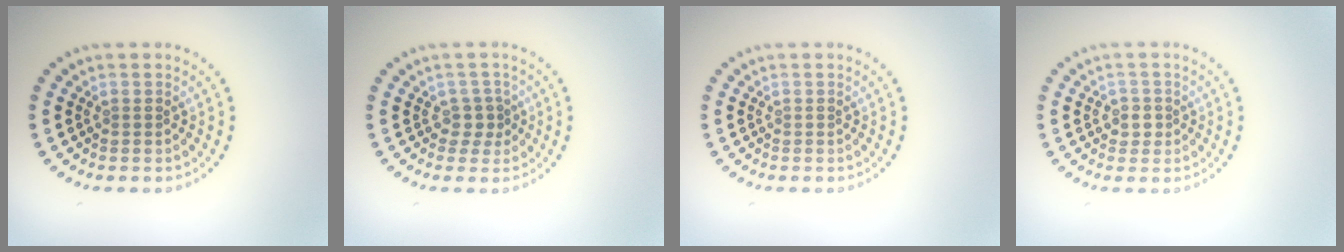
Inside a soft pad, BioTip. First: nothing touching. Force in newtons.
{"total": 1.7, "press": 1.3, "slide": 1.1}
{"total": 0.0}
{"total": 1.5, "press": 1.4, "slide": 0.6}